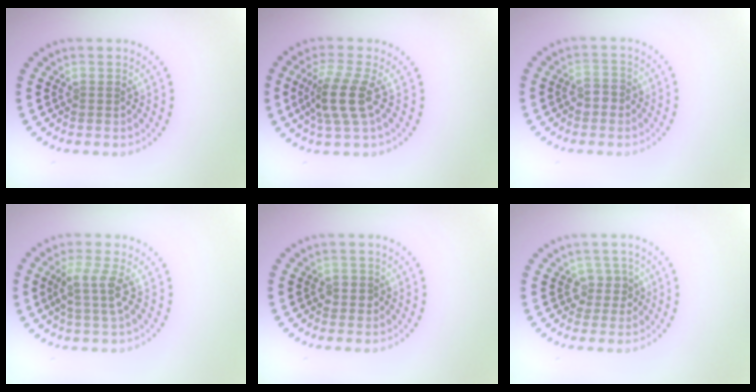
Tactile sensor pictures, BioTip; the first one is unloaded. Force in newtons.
{"total": 4.0, "press": 3.1, "slide": 2.5}
{"total": 1.6, "press": 1.5, "slide": 0.4}
{"total": 2.7, "press": 2.2, "slide": 1.6}
{"total": 1.1, "press": 1.0, "slide": 0.5}
{"total": 1.9, "press": 1.4, "slide": 1.3}